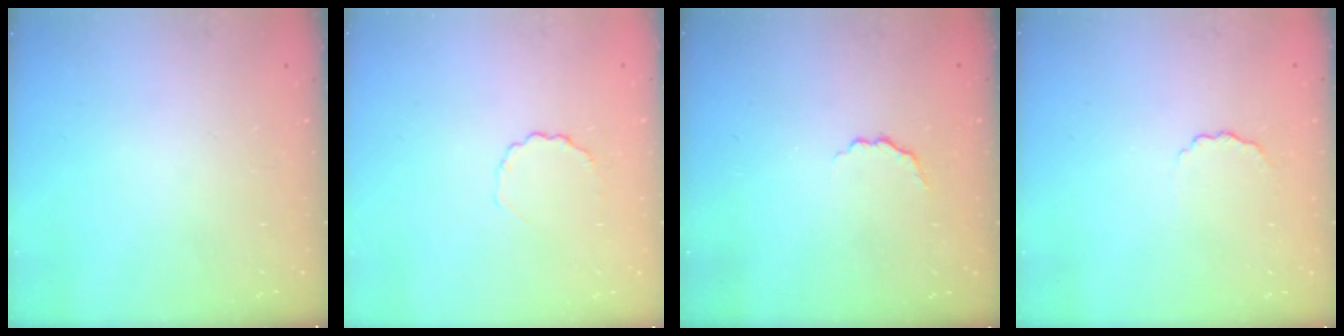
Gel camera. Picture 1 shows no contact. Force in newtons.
{"total": 2.6, "press": 2.3, "slide": 1.0}
{"total": 3.0, "press": 2.9, "slide": 0.9}
{"total": 3.1, "press": 3.0, "slide": 0.9}